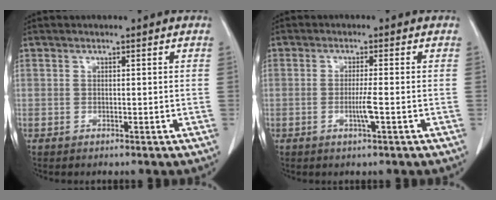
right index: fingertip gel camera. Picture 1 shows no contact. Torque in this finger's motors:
{"motor_torque": [-0.02, 0.01, 0.06, 0.01]}